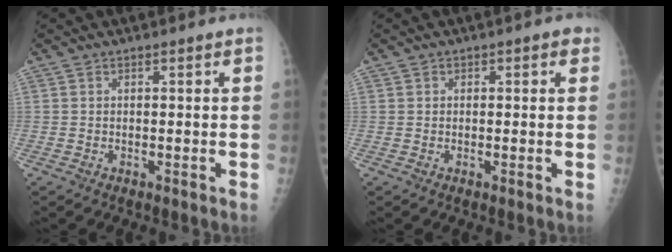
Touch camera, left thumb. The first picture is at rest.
{"total": 1.6, "force": [0.5, 1.3, 0.7], "torque": [0.008, 0.002, 0.002]}